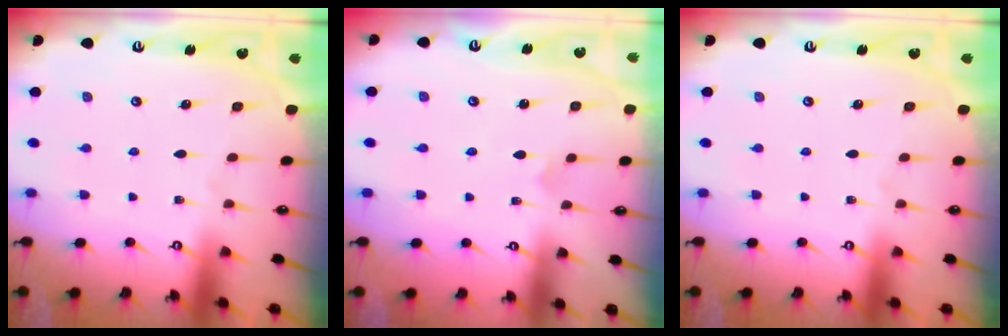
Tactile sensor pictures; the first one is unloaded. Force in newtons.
{"total": 1.9, "press": 1.9, "slide": 0.1}
{"total": 0.0}